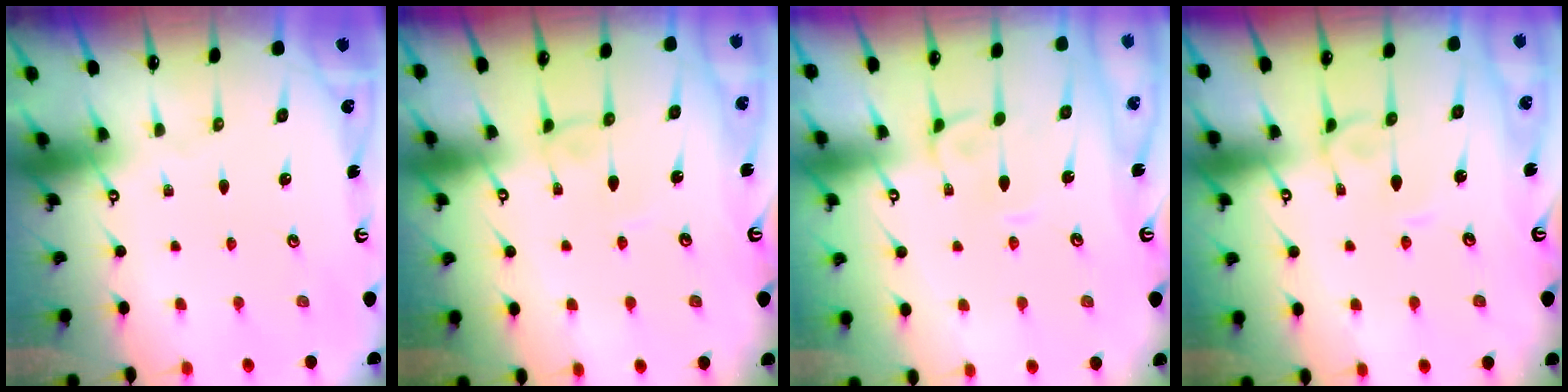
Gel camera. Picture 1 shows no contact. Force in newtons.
{"total": 2.8, "press": 2.8, "slide": 0.1}
{"total": 3.0, "press": 2.9, "slide": 0.7}
{"total": 3.3, "press": 3.3, "slide": 0.1}